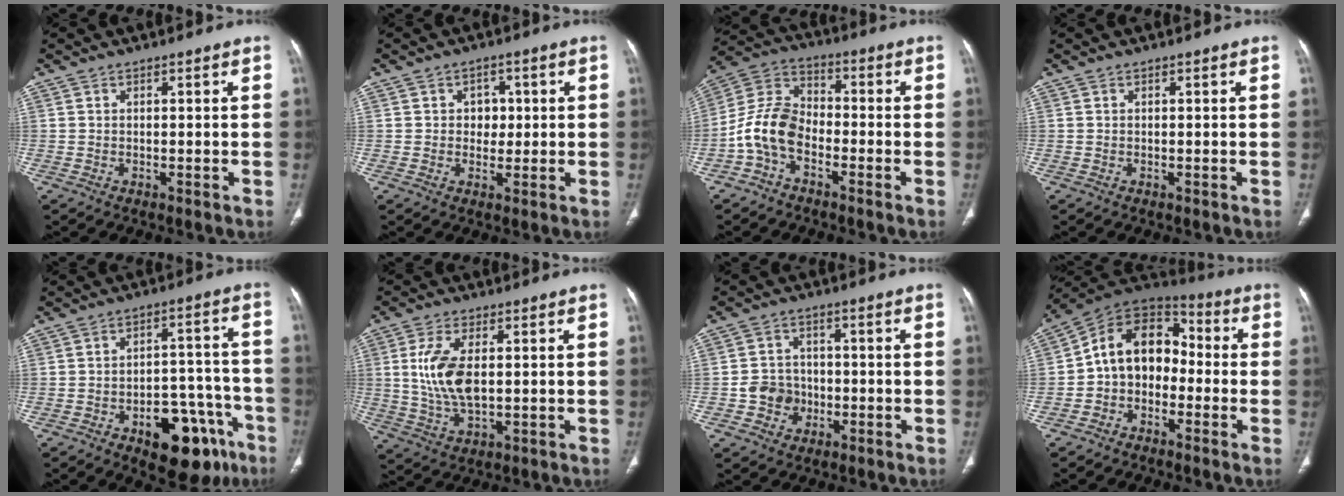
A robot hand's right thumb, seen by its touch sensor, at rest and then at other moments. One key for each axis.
{"total": 3.9, "fx": 0.5, "fy": 3.2, "fz": 2.1, "tx": -0.002, "ty": 0.003, "tz": 0.005}
{"total": 9.8, "fx": -3.7, "fy": 6.3, "fz": 6.6, "tx": -0.126, "ty": 0.043, "tz": -0.085}
{"total": 0.0}
{"total": 16.9, "fx": -8.8, "fy": 8.6, "fz": 11.6, "tx": -0.102, "ty": 0.068, "tz": -0.110}
{"total": 10.1, "fx": 1.1, "fy": 5.1, "fz": 8.7, "tx": -0.185, "ty": -0.008, "tz": 0.028}
{"total": 6.1, "fx": -1.6, "fy": 5.5, "fz": 2.0, "tx": -0.005, "ty": 0.017, "tz": -0.029}
{"total": 12.6, "fx": -1.8, "fy": 9.6, "fz": 8.0, "tx": -0.104, "ty": 0.060, "tz": -0.049}